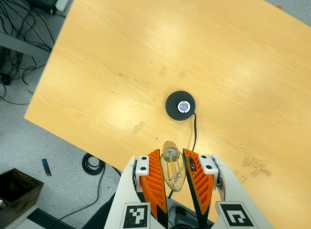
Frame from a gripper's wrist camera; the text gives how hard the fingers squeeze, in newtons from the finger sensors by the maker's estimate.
{"total": 12.4, "left": 12.9, "right": 11.9}